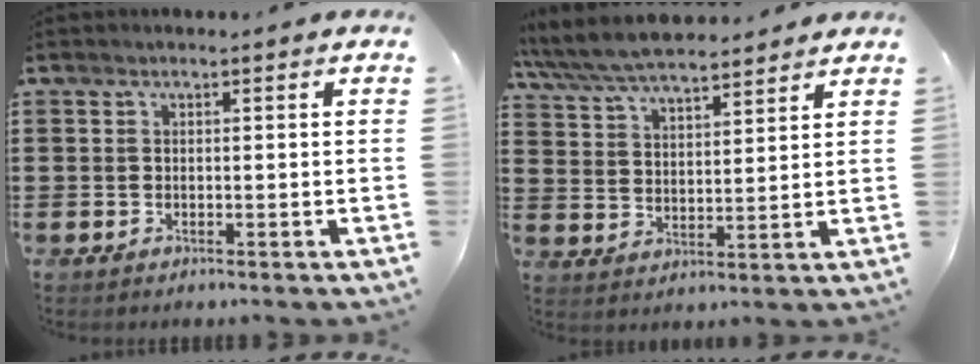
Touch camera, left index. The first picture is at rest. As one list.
[{"total": 6.9, "force": [6.4, 1.1, 2.1], "torque": [-0.067, -0.023, 0.116]}]